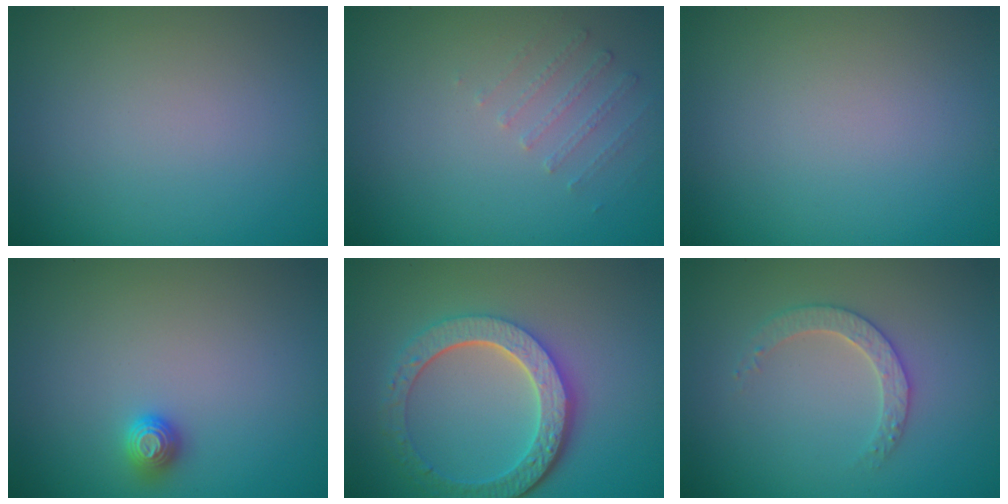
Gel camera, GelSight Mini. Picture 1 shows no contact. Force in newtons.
{"total": 1.1, "press": 0.7, "slide": 0.8}
{"total": 0.0}
{"total": 1.0, "press": 1.0, "slide": 0.3}
{"total": 6.3, "press": 4.6, "slide": 4.2}
{"total": 2.5, "press": 2.4, "slide": 0.7}